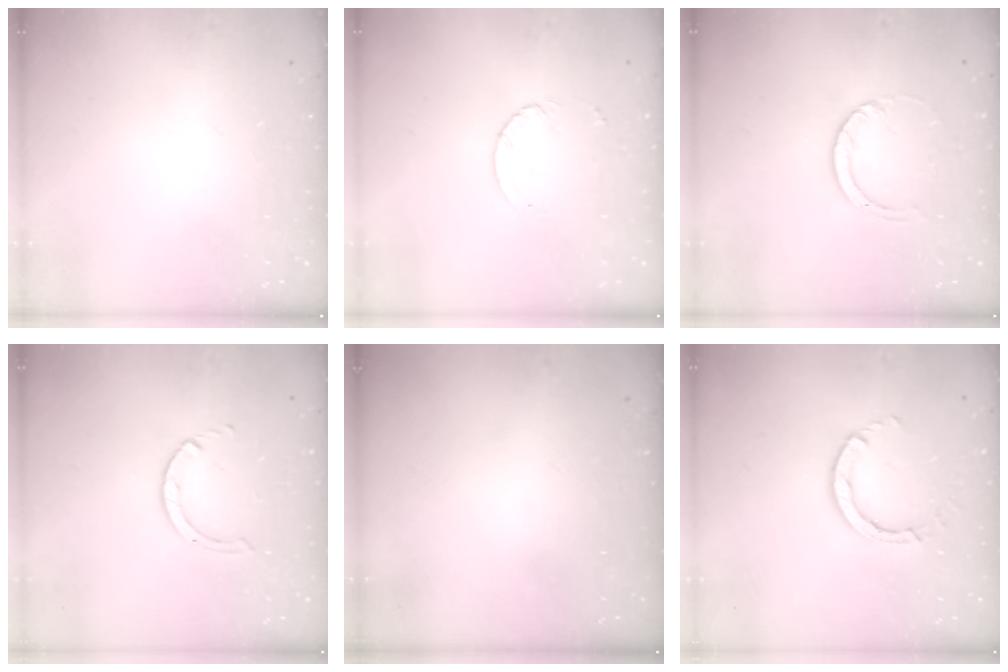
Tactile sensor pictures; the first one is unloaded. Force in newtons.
{"total": 3.8, "press": 3.8, "slide": 0.3}
{"total": 3.0, "press": 3.0, "slide": 0.3}
{"total": 1.7, "press": 1.7, "slide": 0.1}
{"total": 0.0}
{"total": 4.0, "press": 4.0, "slide": 0.4}